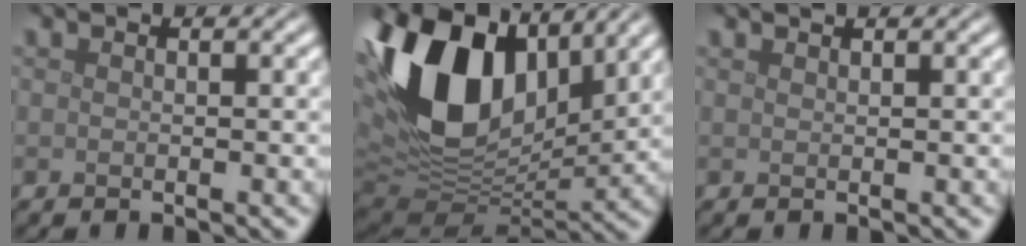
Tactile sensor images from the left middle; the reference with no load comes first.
{"total": 16.2, "force": [5.2, 9.6, 11.9], "torque": [-0.251, 0.015, 0.089]}
{"total": 0.7, "force": [0.6, 0.1, 0.3], "torque": [-0.004, -0.001, 0.006]}